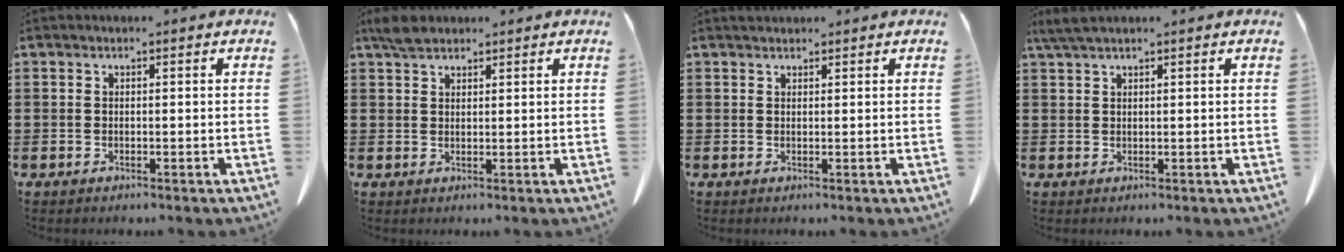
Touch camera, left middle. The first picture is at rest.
{"total": 2.8, "force": [2.3, 1.0, 1.2], "torque": [-0.029, 0.005, 0.044]}
{"total": 1.0, "force": [0.9, 0.2, 0.2], "torque": [-0.006, 0.001, 0.018]}
{"total": 2.5, "force": [1.8, 0.2, 1.7], "torque": [-0.037, 0.001, 0.033]}